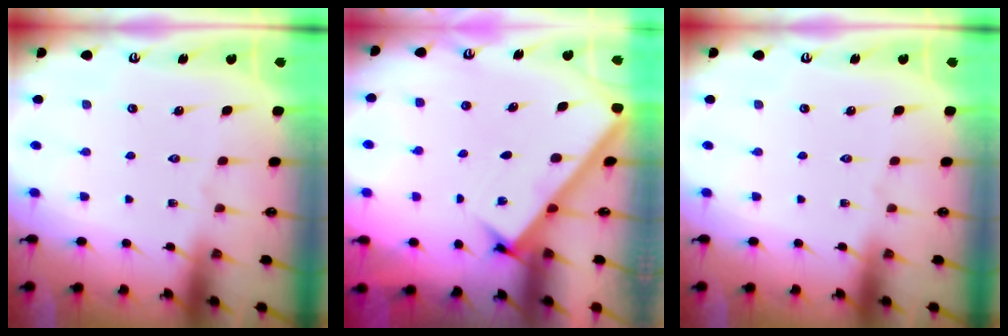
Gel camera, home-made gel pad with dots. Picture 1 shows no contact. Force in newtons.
{"total": 2.7, "press": 2.7, "slide": 0.4}
{"total": 0.0}